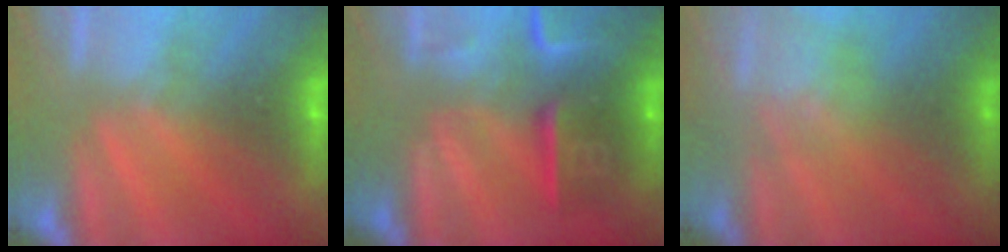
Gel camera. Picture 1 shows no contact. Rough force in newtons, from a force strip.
{"total": 8.1}
{"total": 4.6}